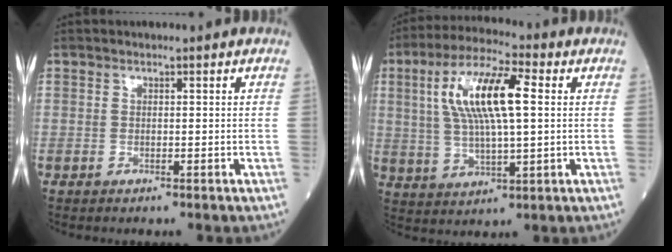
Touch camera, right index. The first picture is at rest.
{"total": 13.0, "force": [2.8, 3.0, 12.3], "torque": [-0.247, 0.021, 0.051]}